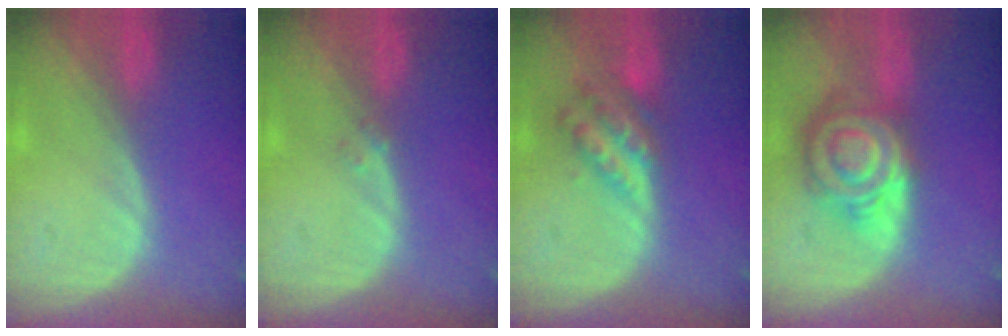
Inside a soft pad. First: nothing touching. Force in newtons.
{"total": 1.0, "press": 0.9, "slide": 0.4}
{"total": 6.1, "press": 5.3, "slide": 3.0}
{"total": 8.9, "press": 8.9, "slide": 0.6}